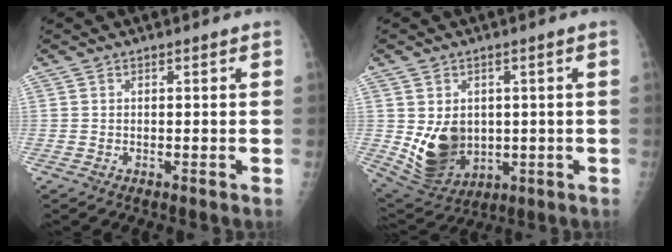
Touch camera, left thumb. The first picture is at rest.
{"total": 10.8, "force": [-0.2, 8.5, 6.7], "torque": [-0.086, -0.016, 0.024]}